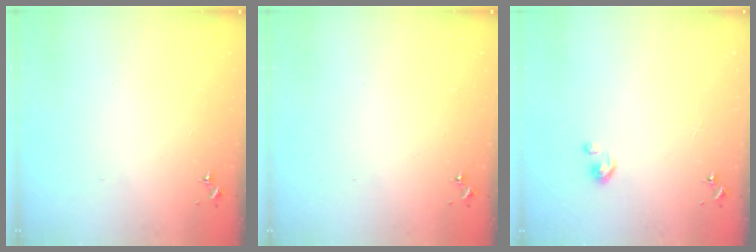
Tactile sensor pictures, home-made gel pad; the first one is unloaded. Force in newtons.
{"total": 0.0}
{"total": 3.3, "press": 3.3, "slide": 0.3}